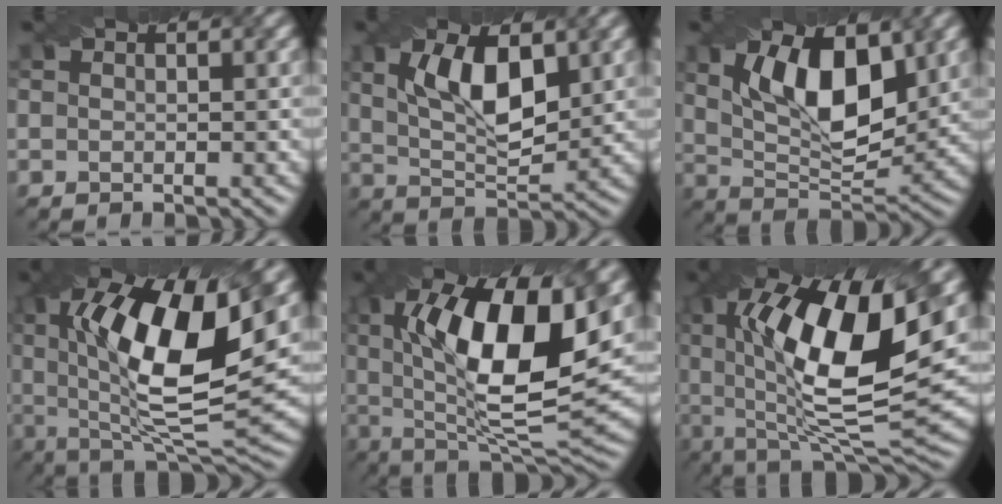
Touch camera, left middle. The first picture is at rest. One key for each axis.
{"total": 7.5, "fx": 2.2, "fy": 3.2, "fz": 6.4, "tx": -0.118, "ty": 0.005, "tz": 0.041}
{"total": 9.4, "fx": 2.9, "fy": 4.4, "fz": 7.8, "tx": -0.134, "ty": 0.000, "tz": 0.047}
{"total": 15.1, "fx": 3.3, "fy": 5.2, "fz": 13.8, "tx": -0.229, "ty": -0.003, "tz": 0.052}
{"total": 14.6, "fx": 3.2, "fy": 5.2, "fz": 13.3, "tx": -0.212, "ty": -0.001, "tz": 0.046}
{"total": 16.3, "fx": 3.7, "fy": 5.5, "fz": 14.9, "tx": -0.252, "ty": -0.004, "tz": 0.056}